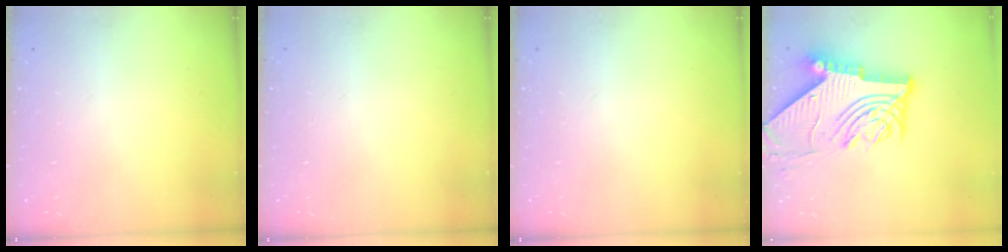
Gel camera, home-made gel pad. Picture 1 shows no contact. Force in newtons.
{"total": 0.0}
{"total": 0.0}
{"total": 14.9, "press": 14.8, "slide": 1.9}